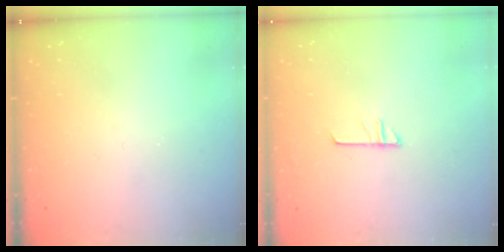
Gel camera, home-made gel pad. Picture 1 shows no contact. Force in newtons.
{"total": 6.4, "press": 6.4, "slide": 0.3}